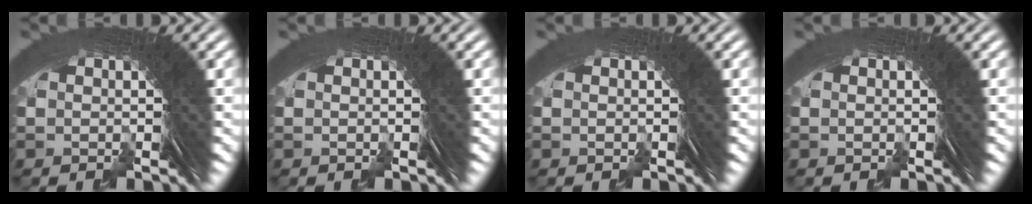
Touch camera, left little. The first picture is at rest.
{"total": 0.0}
{"total": 0.0}
{"total": 0.0}